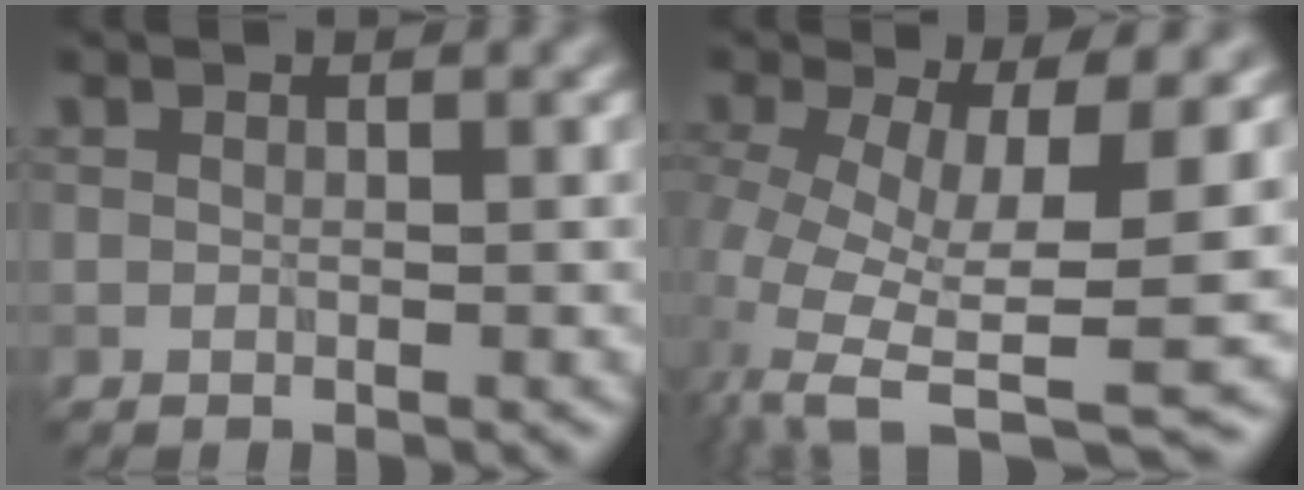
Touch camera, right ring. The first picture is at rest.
{"total": 9.5, "force": [-1.2, 3.5, 8.7], "torque": [-0.172, -0.028, -0.007]}